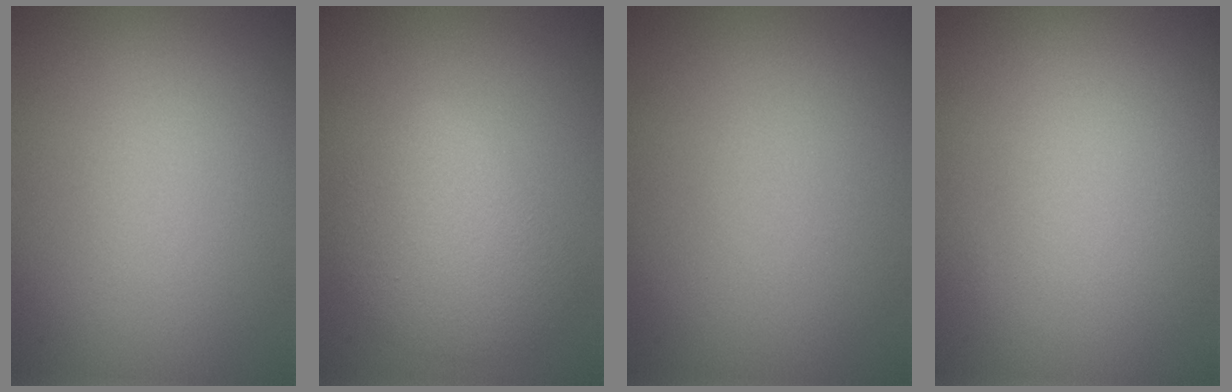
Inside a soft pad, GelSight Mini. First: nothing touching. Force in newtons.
{"total": 4.0, "press": 4.0, "slide": 0.1}
{"total": 0.0}
{"total": 0.0}